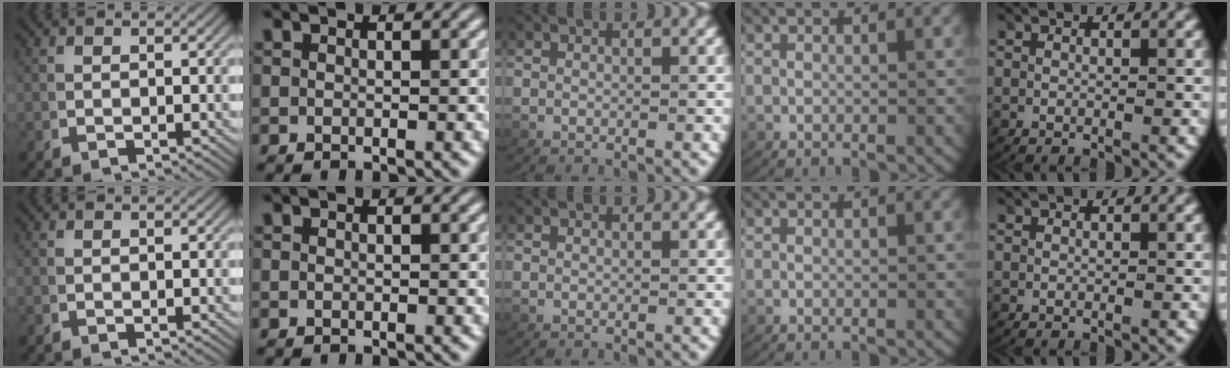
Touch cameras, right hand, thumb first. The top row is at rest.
{}